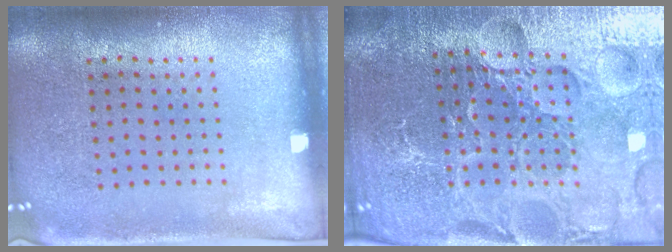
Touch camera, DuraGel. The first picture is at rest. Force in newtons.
{"total": 5.3, "press": 5.0, "slide": 1.7}